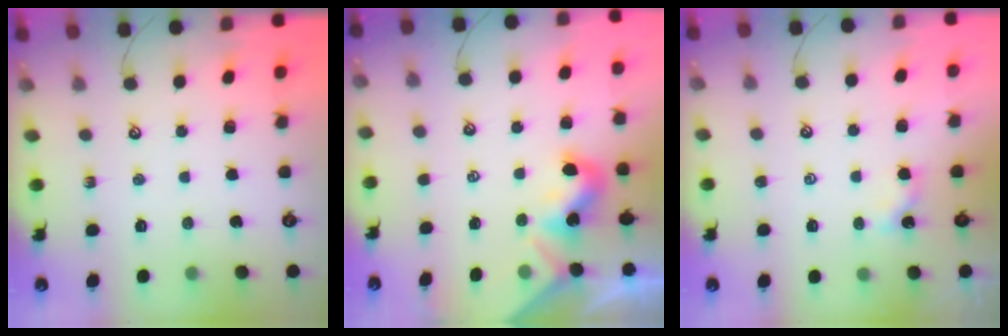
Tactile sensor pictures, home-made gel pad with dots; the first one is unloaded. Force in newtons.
{"total": 2.1, "press": 2.1, "slide": 0.4}
{"total": 0.0}